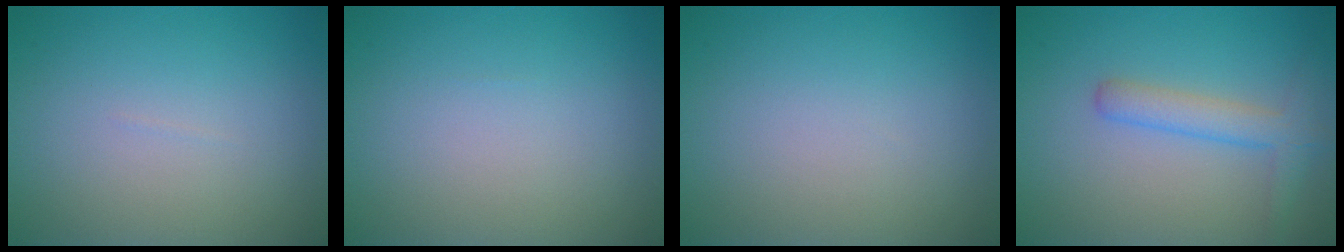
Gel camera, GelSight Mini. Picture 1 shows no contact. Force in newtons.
{"total": 0.0}
{"total": 0.0}
{"total": 2.9, "press": 2.9, "slide": 0.2}